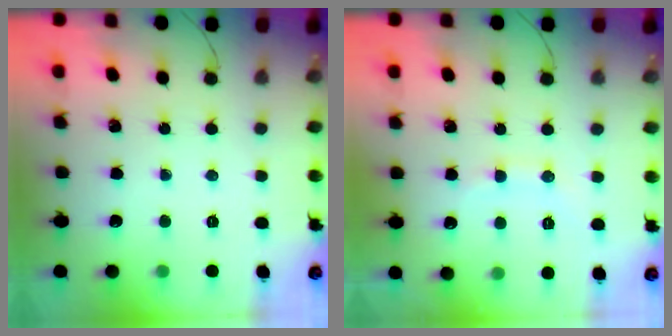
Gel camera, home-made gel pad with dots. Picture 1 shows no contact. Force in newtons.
{"total": 8.6, "press": 8.5, "slide": 0.9}